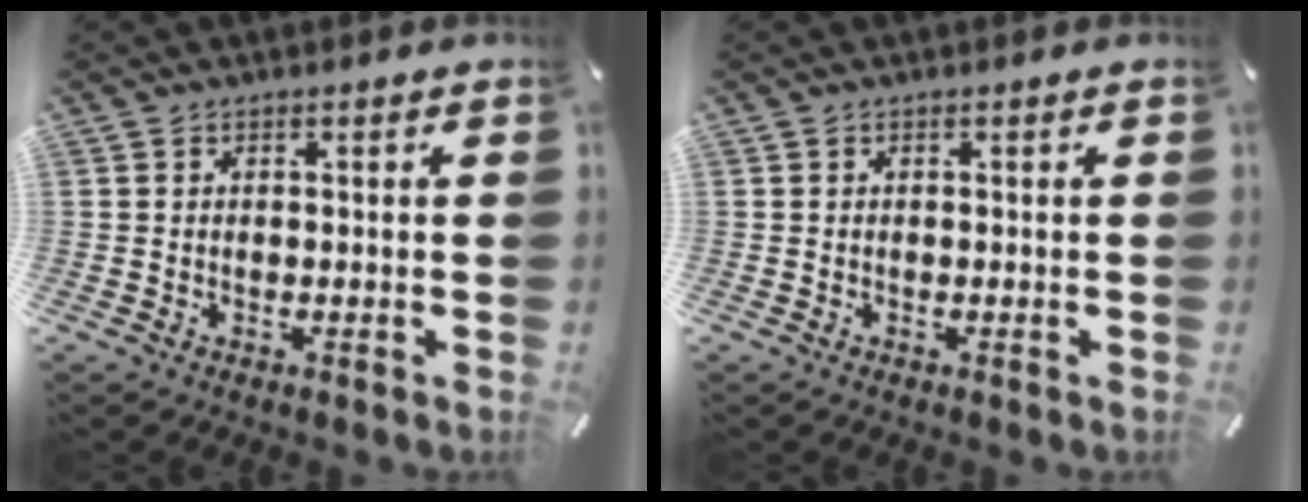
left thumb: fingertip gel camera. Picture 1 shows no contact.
{"total": 0.0}